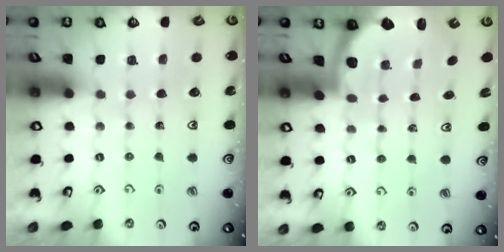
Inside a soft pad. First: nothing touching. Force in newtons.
{"total": 2.4, "press": 2.1, "slide": 1.3}